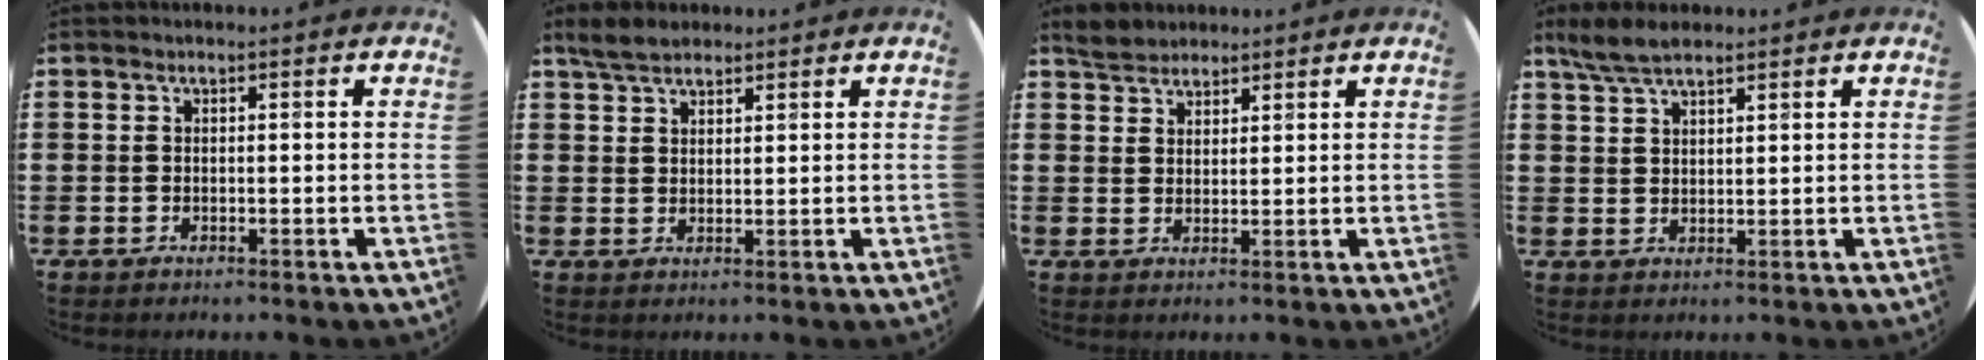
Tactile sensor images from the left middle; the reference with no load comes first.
{"total": 3.6, "force": [3.1, 1.3, 1.3], "torque": [-0.024, -0.001, 0.058]}
{"total": 3.1, "force": [2.8, 1.2, 0.2], "torque": [-0.004, 0.002, 0.054]}
{"total": 4.6, "force": [3.7, 1.2, 2.3], "torque": [-0.054, 0.000, 0.070]}